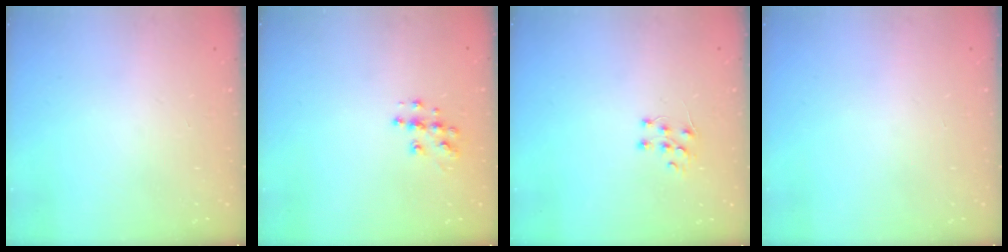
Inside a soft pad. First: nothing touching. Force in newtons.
{"total": 8.6, "press": 8.6, "slide": 0.4}
{"total": 4.7, "press": 4.7, "slide": 0.3}
{"total": 0.0}